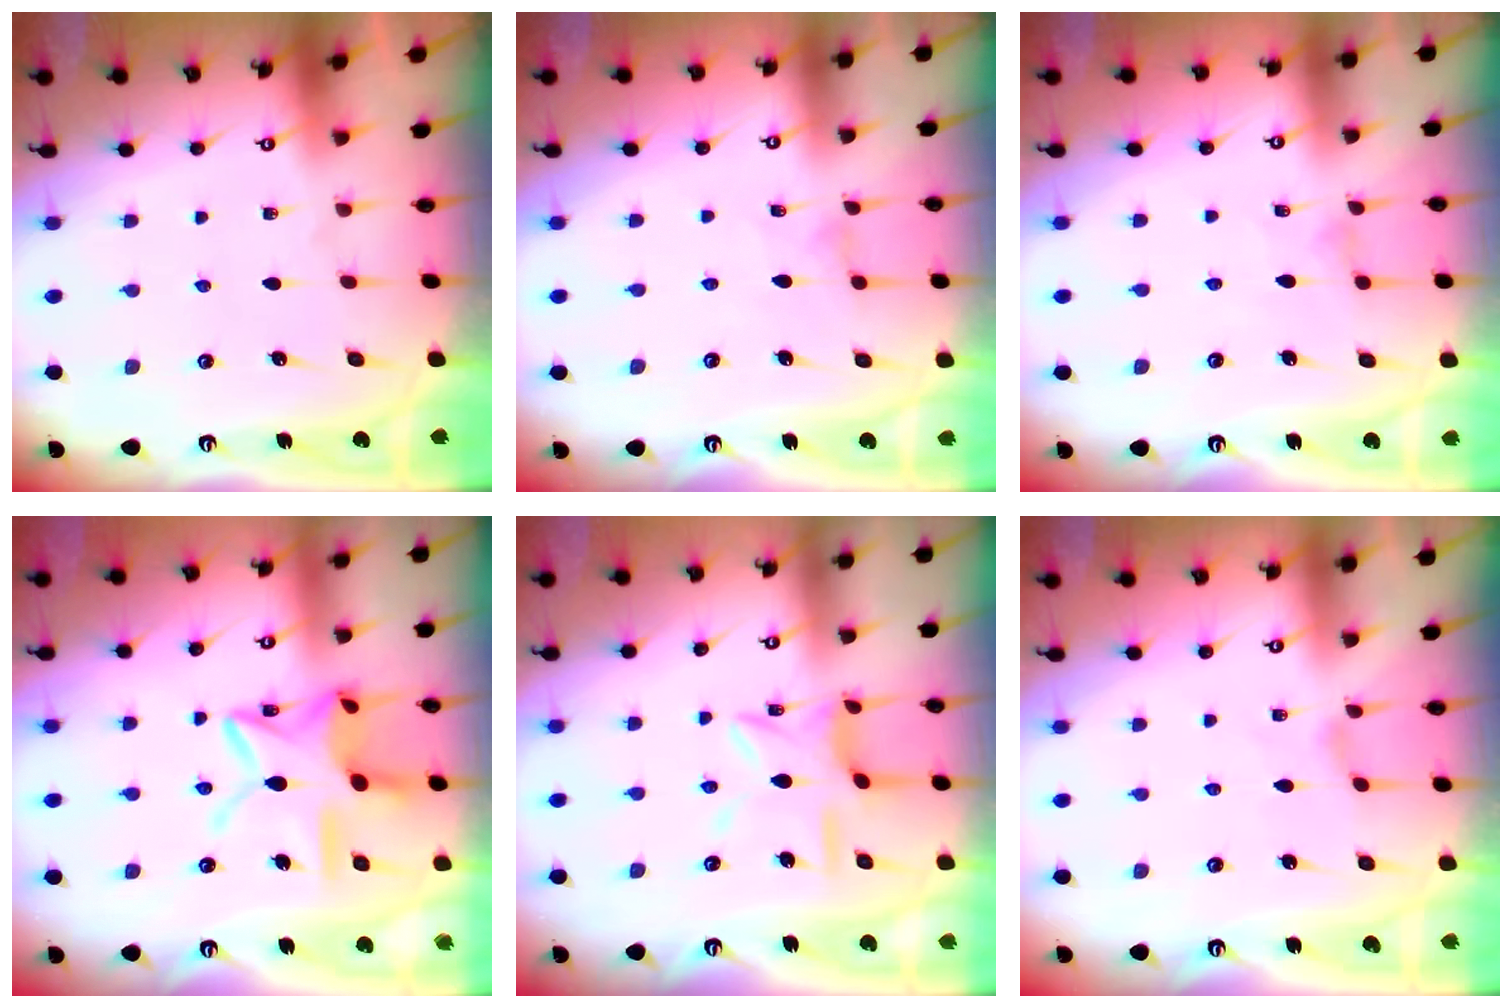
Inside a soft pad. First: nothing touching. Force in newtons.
{"total": 0.0}
{"total": 0.0}
{"total": 15.9, "press": 15.9, "slide": 1.3}
{"total": 9.8, "press": 9.8, "slide": 0.7}
{"total": 0.0}